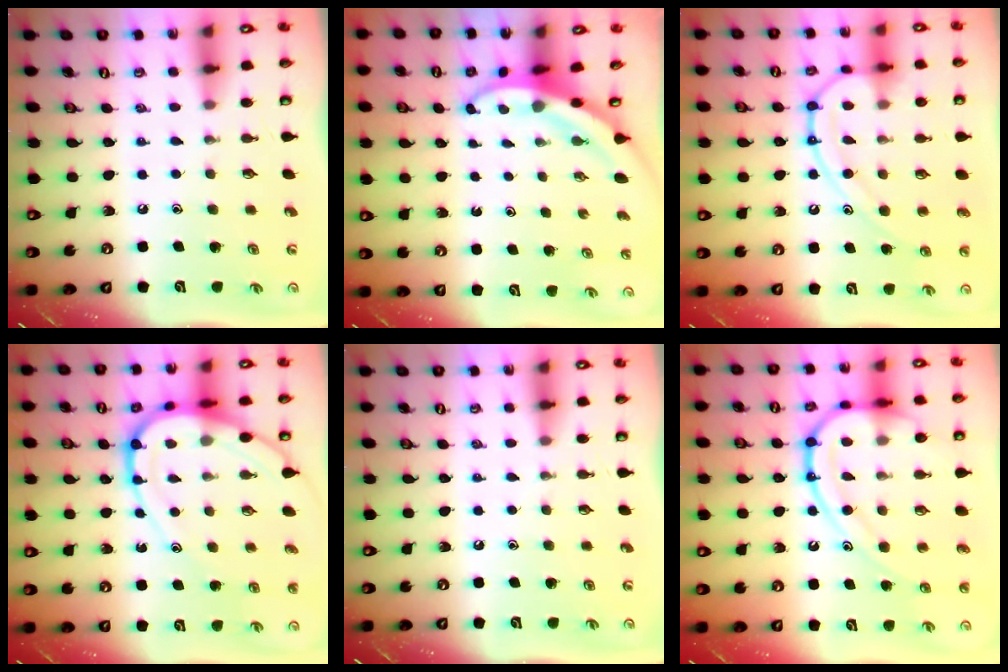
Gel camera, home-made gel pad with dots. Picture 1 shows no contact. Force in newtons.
{"total": 3.7, "press": 3.7, "slide": 0.5}
{"total": 12.7, "press": 12.7, "slide": 0.9}
{"total": 14.8, "press": 14.8, "slide": 1.5}
{"total": 0.0}
{"total": 19.1, "press": 19.1, "slide": 1.6}